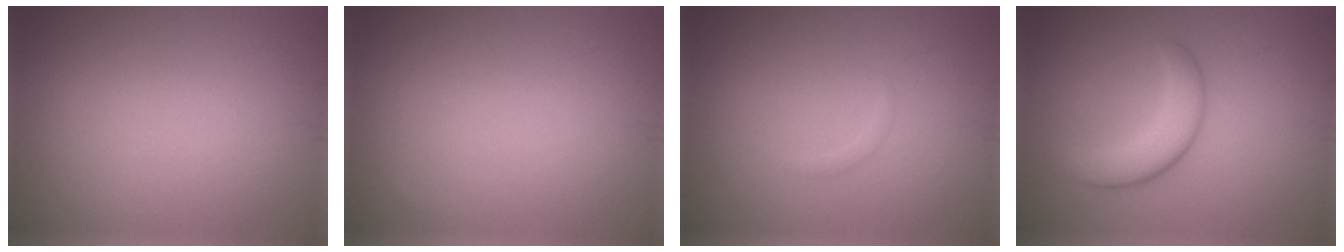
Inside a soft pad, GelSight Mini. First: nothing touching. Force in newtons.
{"total": 0.0}
{"total": 0.6, "press": 0.6, "slide": 0.0}
{"total": 3.5, "press": 3.5, "slide": 0.1}